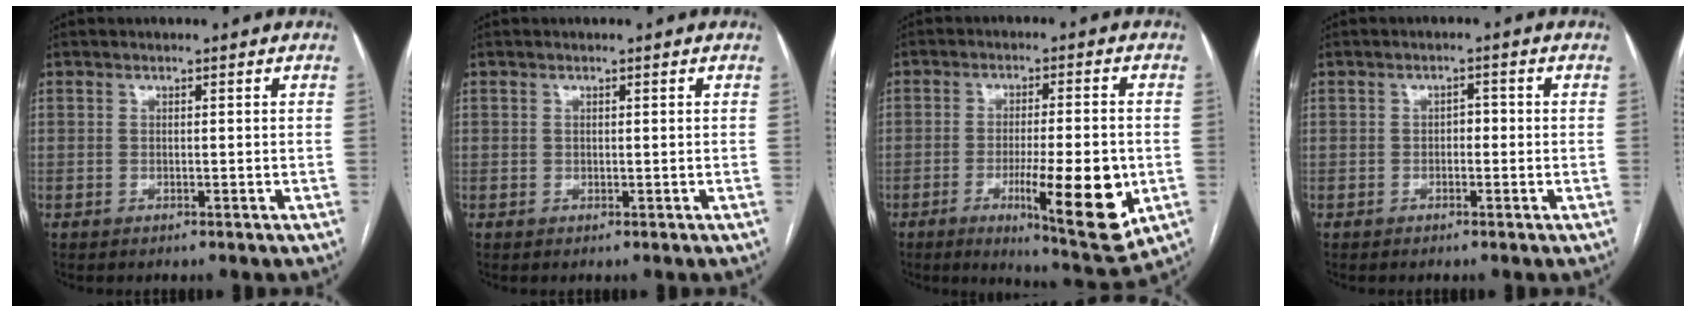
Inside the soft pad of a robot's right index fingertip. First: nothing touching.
{"total": 0.0}
{"total": 14.1, "force": [-3.9, 2.2, 13.4], "torque": [-0.199, -0.022, -0.052]}
{"total": 1.6, "force": [-0.3, 1.0, 1.3], "torque": [-0.011, 0.008, -0.007]}